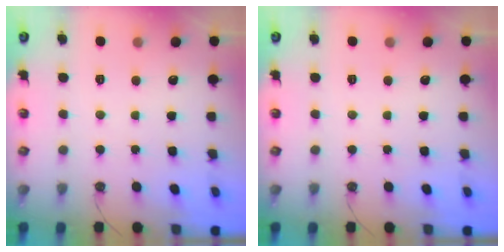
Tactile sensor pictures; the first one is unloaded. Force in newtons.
{"total": 0.0}